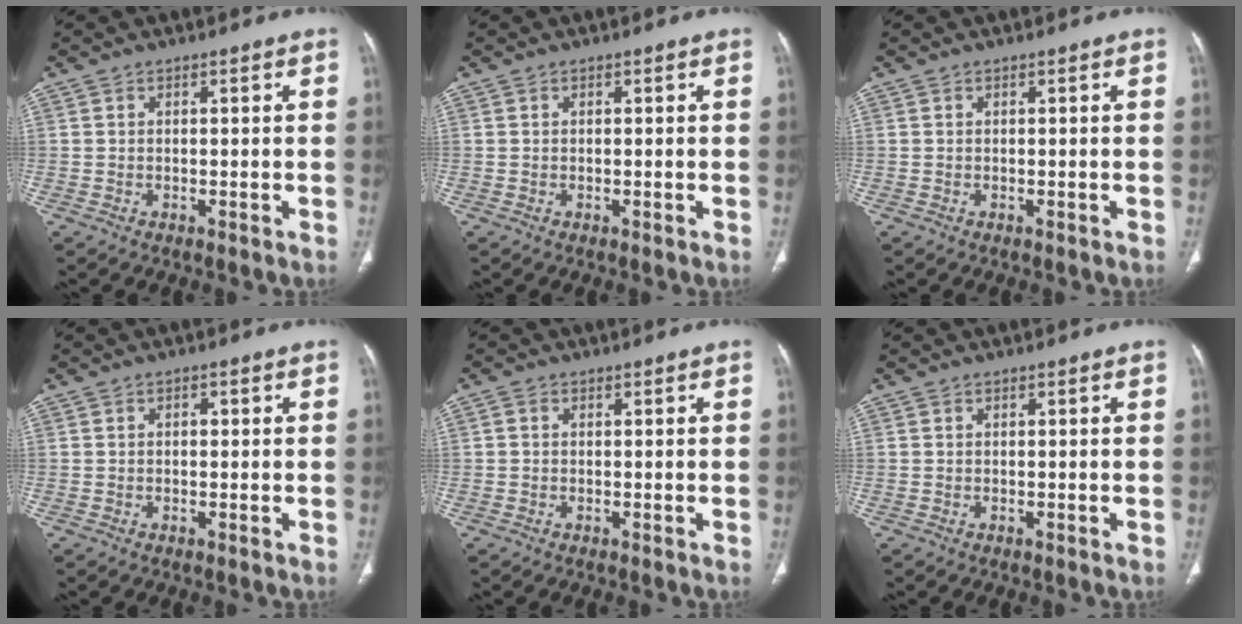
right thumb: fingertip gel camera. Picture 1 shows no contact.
{"total": 0.0}
{"total": 0.0}
{"total": 1.0, "force": [0.1, 0.6, 0.8], "torque": [-0.010, 0.003, -0.002]}
{"total": 0.8, "force": [0.0, 0.7, 0.4], "torque": [-0.008, 0.003, -0.001]}
{"total": 0.0}